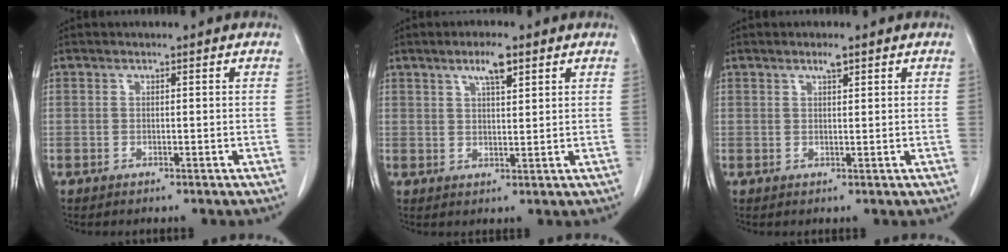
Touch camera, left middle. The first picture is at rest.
{"total": 4.2, "force": [2.6, 0.8, 3.3], "torque": [-0.060, 0.003, 0.045]}
{"total": 1.4, "force": [1.0, 0.2, 1.0], "torque": [-0.019, 0.000, 0.019]}